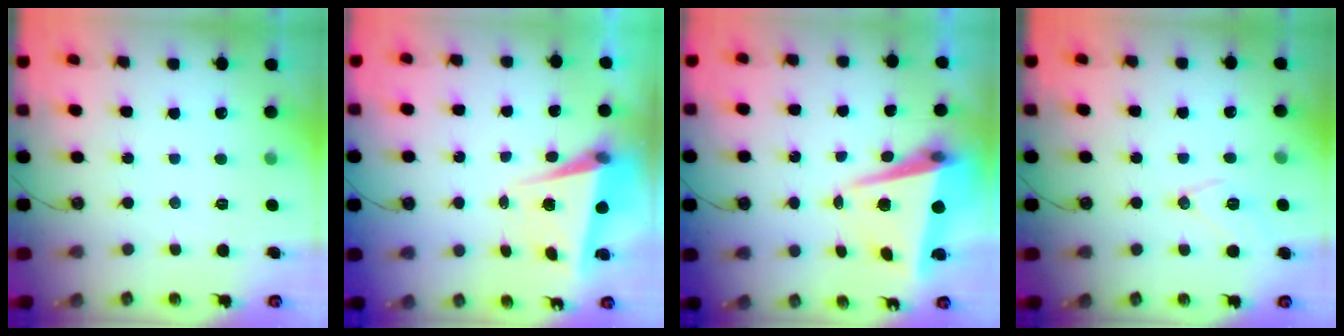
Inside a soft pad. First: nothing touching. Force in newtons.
{"total": 5.0, "press": 4.8, "slide": 1.2}
{"total": 8.1, "press": 7.8, "slide": 2.3}
{"total": 10.1, "press": 9.5, "slide": 3.5}